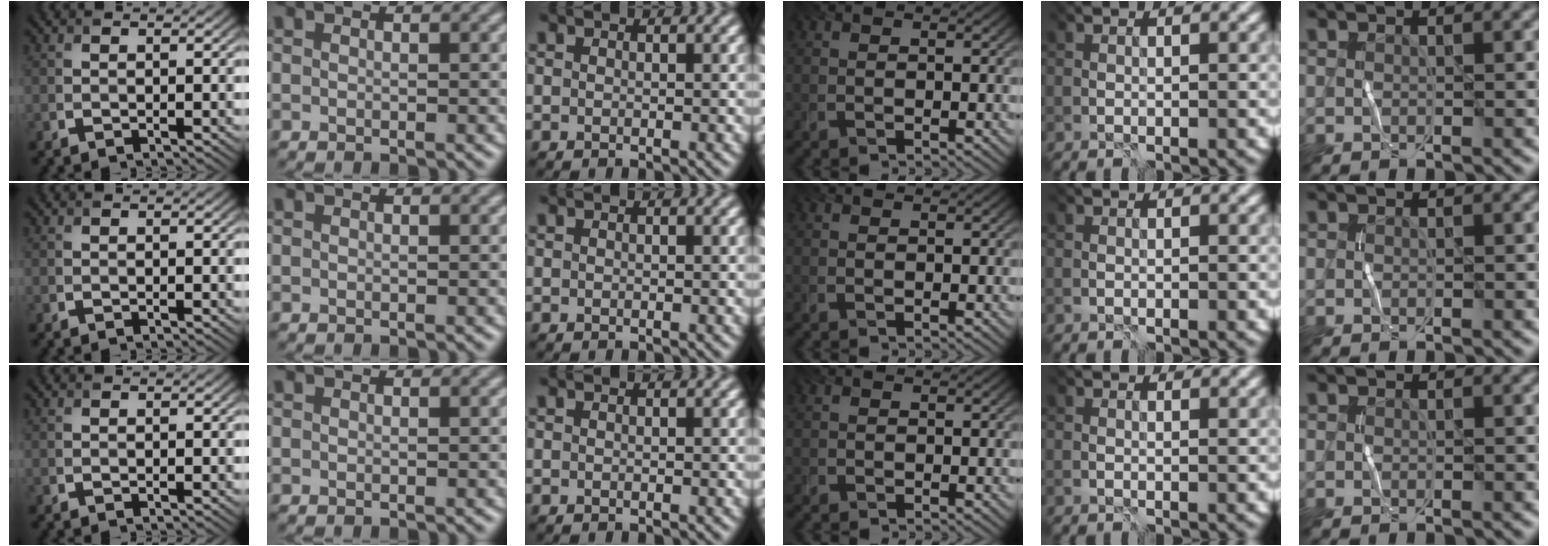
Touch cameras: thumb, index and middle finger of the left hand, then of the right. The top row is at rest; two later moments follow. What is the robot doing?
{"motion": "wrap", "object": "cellophane"}